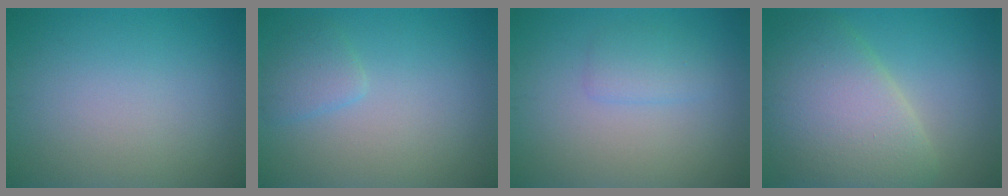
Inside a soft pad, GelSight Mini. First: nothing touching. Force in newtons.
{"total": 1.8, "press": 1.8, "slide": 0.2}
{"total": 1.7, "press": 1.7, "slide": 0.2}
{"total": 8.4, "press": 8.4, "slide": 0.3}